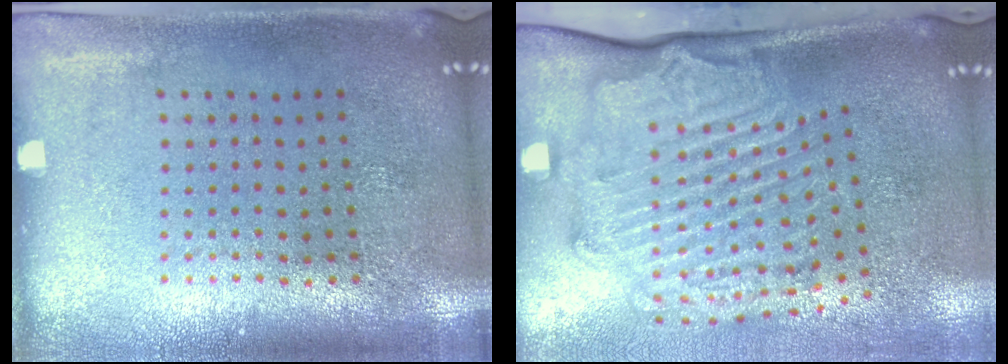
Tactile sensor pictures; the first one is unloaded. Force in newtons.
{"total": 2.5, "press": 2.2, "slide": 1.2}